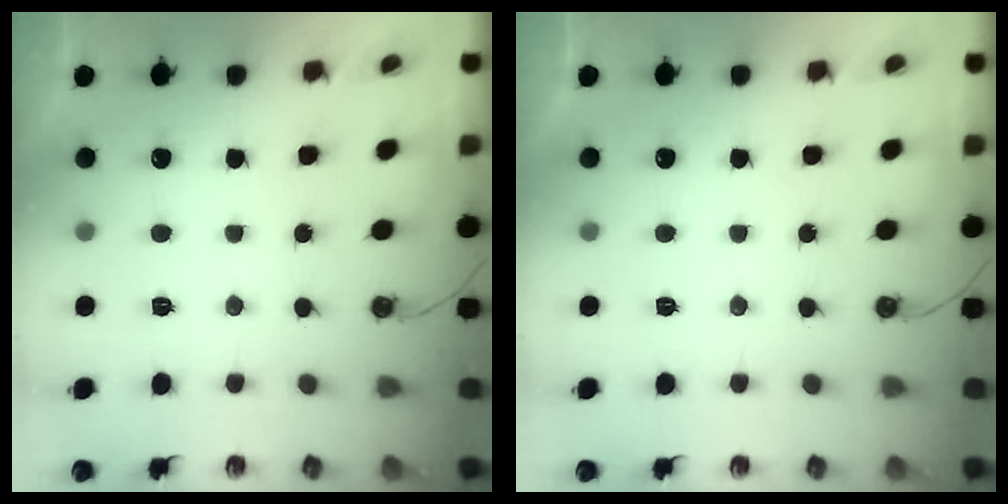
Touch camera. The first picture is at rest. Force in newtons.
{"total": 0.0}